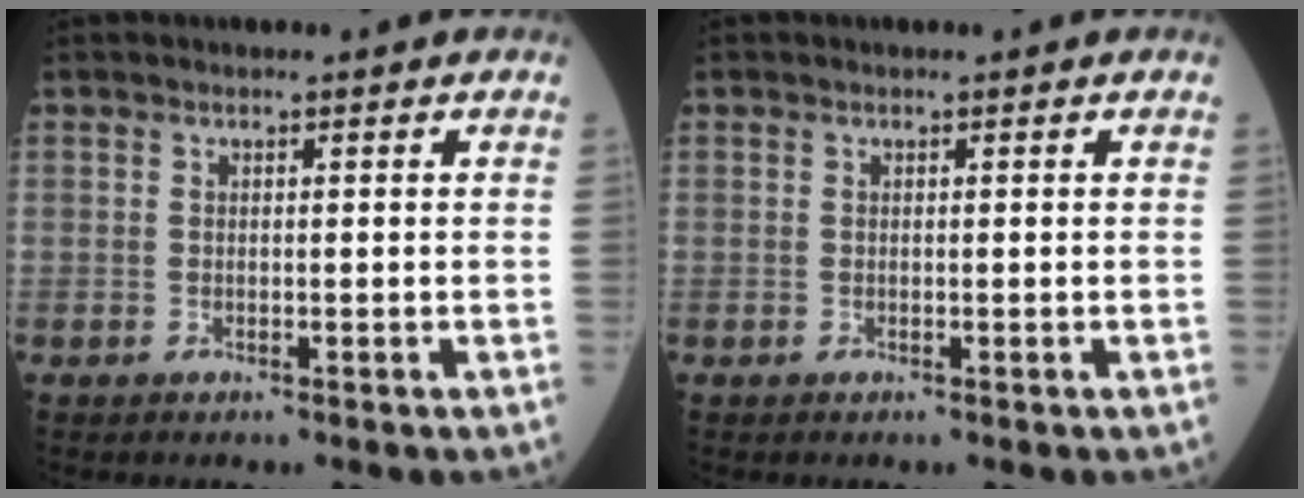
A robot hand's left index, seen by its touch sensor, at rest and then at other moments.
{"total": 0.0}